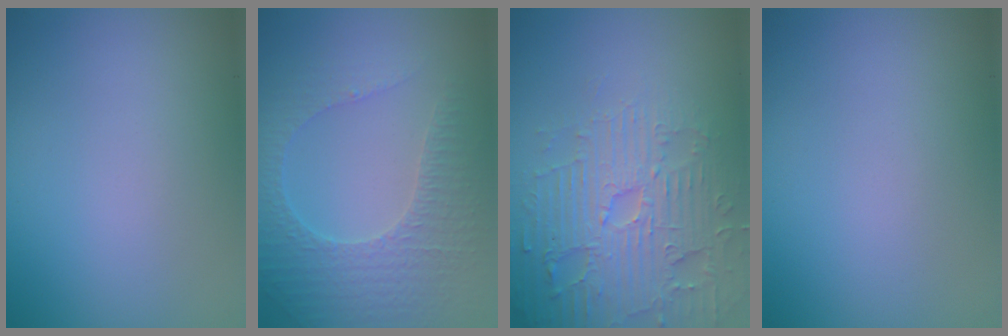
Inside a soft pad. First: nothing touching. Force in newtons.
{"total": 4.7, "press": 3.3, "slide": 3.3}
{"total": 5.1, "press": 5.0, "slide": 1.0}
{"total": 0.0}